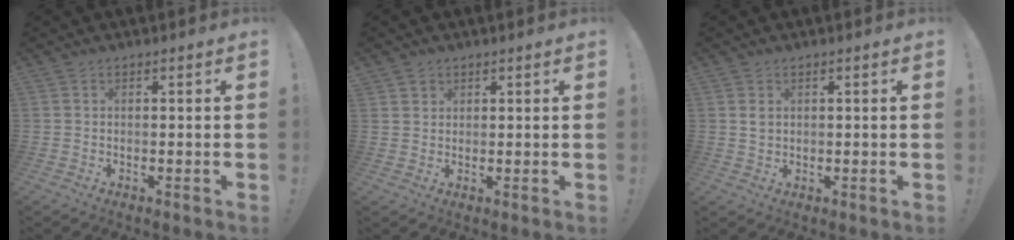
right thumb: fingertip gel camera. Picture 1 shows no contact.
{"total": 2.2, "force": [1.4, 1.6, 0.2], "torque": [0.004, -0.009, 0.025]}
{"total": 1.7, "force": [0.8, 1.1, 0.9], "torque": [-0.012, 0.001, 0.013]}